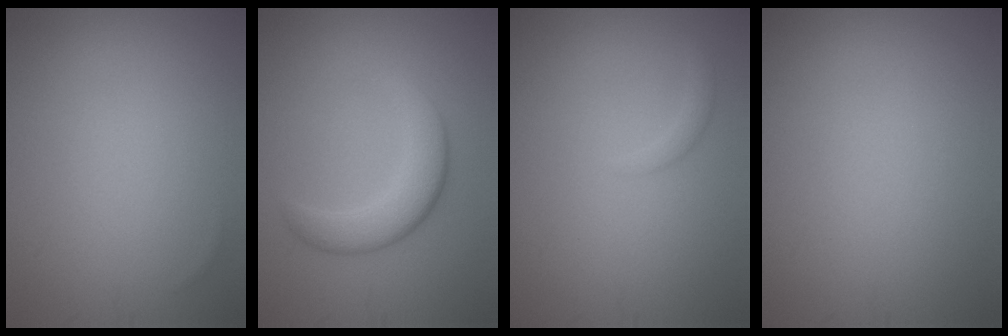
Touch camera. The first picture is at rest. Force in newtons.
{"total": 4.1, "press": 4.1, "slide": 0.1}
{"total": 0.8, "press": 0.8, "slide": 0.0}
{"total": 0.0}